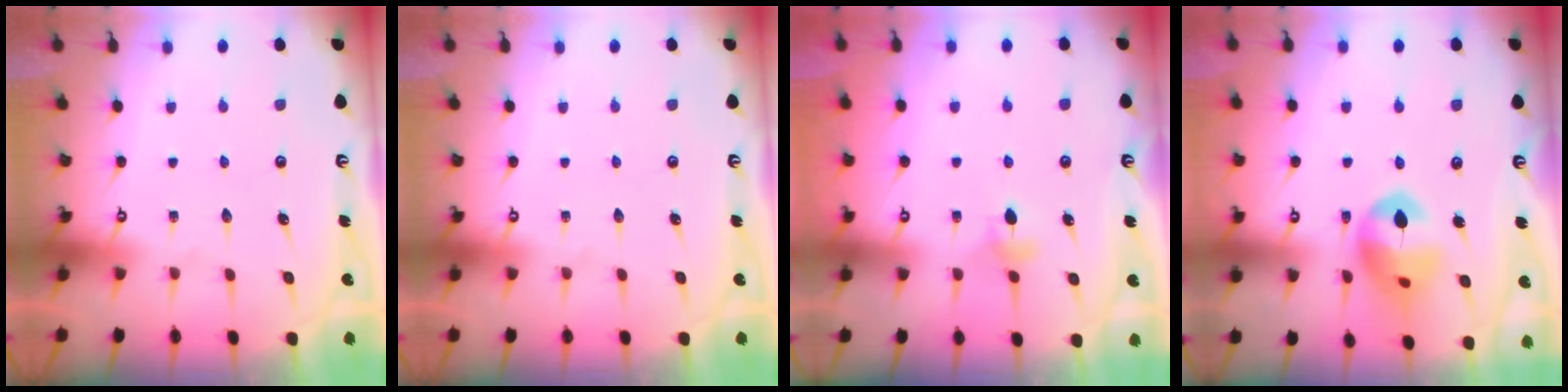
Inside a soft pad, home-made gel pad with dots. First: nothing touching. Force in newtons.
{"total": 0.0}
{"total": 4.3, "press": 4.2, "slide": 0.7}
{"total": 12.9, "press": 12.8, "slide": 1.3}